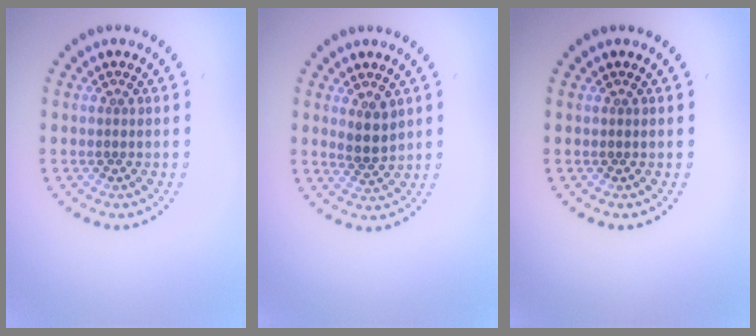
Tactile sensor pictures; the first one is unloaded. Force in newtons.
{"total": 2.5, "press": 2.2, "slide": 1.3}
{"total": 0.0}